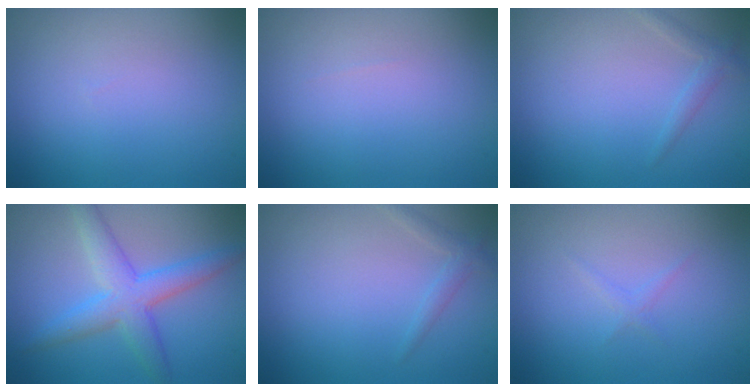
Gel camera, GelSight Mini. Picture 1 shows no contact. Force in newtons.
{"total": 0.0}
{"total": 1.1, "press": 1.1, "slide": 0.1}
{"total": 4.9, "press": 4.9, "slide": 0.1}
{"total": 1.1, "press": 1.1, "slide": 0.1}
{"total": 0.7, "press": 0.7, "slide": 0.0}